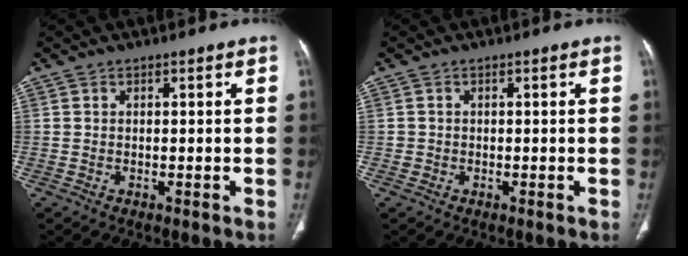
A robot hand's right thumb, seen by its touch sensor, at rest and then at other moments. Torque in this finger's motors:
{"motor_torque": [0.09, -0.14, 0.10, 0.34, -0.01]}